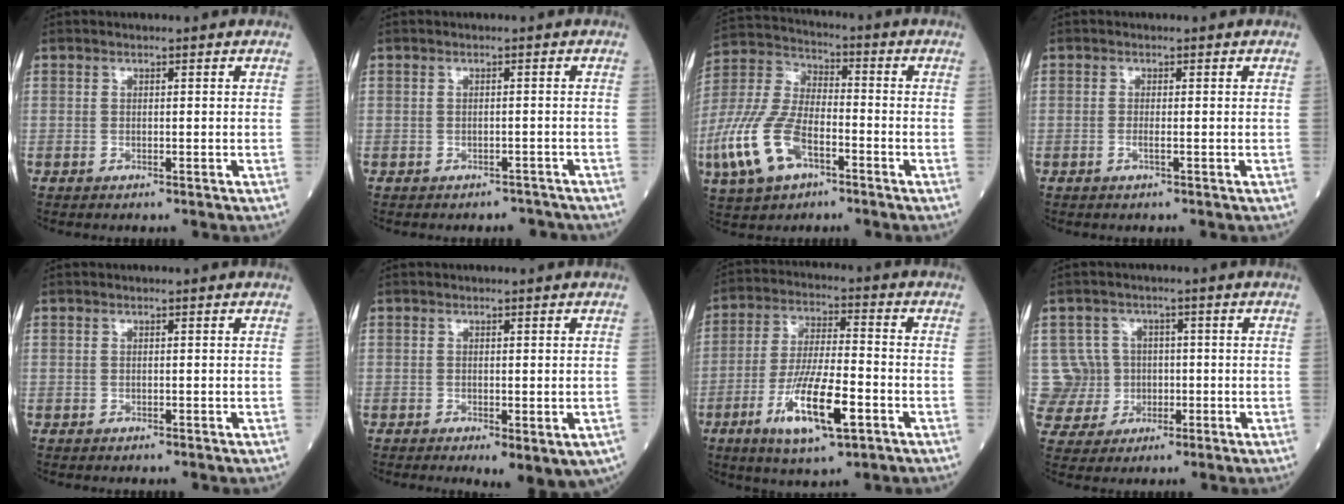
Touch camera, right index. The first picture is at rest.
{"total": 2.7, "force": [-2.5, 0.9, -0.2], "torque": [0.013, 0.003, -0.031]}
{"total": 13.9, "force": [-5.7, 6.8, 10.6], "torque": [-0.254, 0.003, -0.108]}
{"total": 1.0, "force": [-0.4, 0.0, 0.9], "torque": [-0.022, -0.002, -0.007]}
{"total": 0.0}
{"total": 6.5, "force": [-3.3, 1.9, 5.3], "torque": [-0.053, -0.016, -0.046]}
{"total": 12.7, "force": [-5.2, 2.5, 11.4], "torque": [-0.219, -0.015, -0.090]}
{"total": 6.9, "force": [0.2, 6.9, -0.1], "torque": [0.005, 0.021, 0.011]}